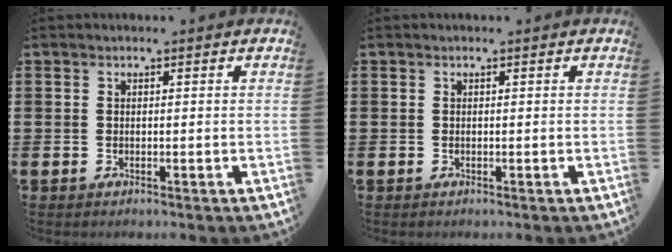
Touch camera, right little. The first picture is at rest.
{"total": 0.0}